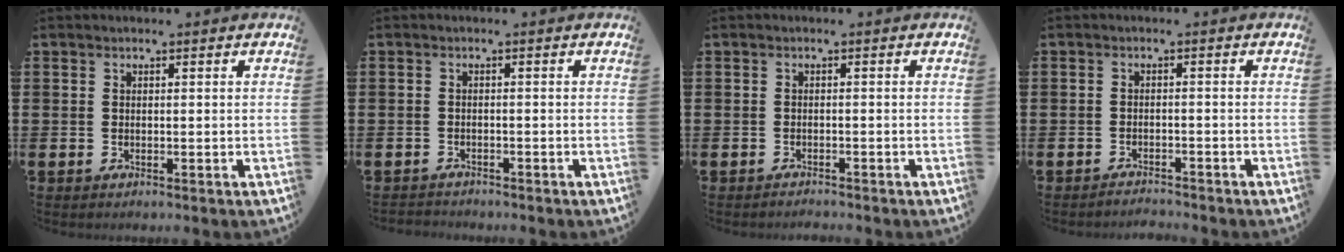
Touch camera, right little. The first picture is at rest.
{"total": 0.9, "force": [-0.9, 0.1, -0.1], "torque": [-0.001, 0.001, -0.019]}
{"total": 0.8, "force": [-0.8, 0.0, -0.1], "torque": [-0.001, 0.000, -0.017]}
{"total": 1.5, "force": [-1.5, -0.1, -0.1], "torque": [-0.002, 0.004, -0.032]}